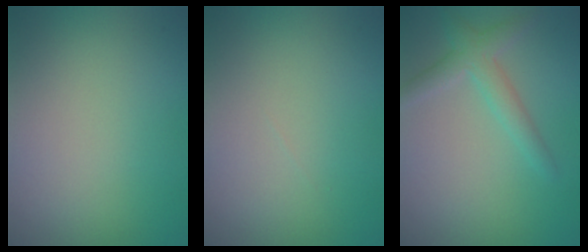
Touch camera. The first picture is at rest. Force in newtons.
{"total": 0.0}
{"total": 2.7, "press": 2.7, "slide": 0.1}